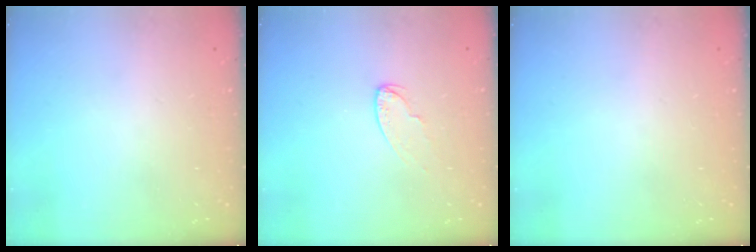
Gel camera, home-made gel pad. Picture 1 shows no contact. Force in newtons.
{"total": 4.8, "press": 4.8, "slide": 0.5}
{"total": 0.0}